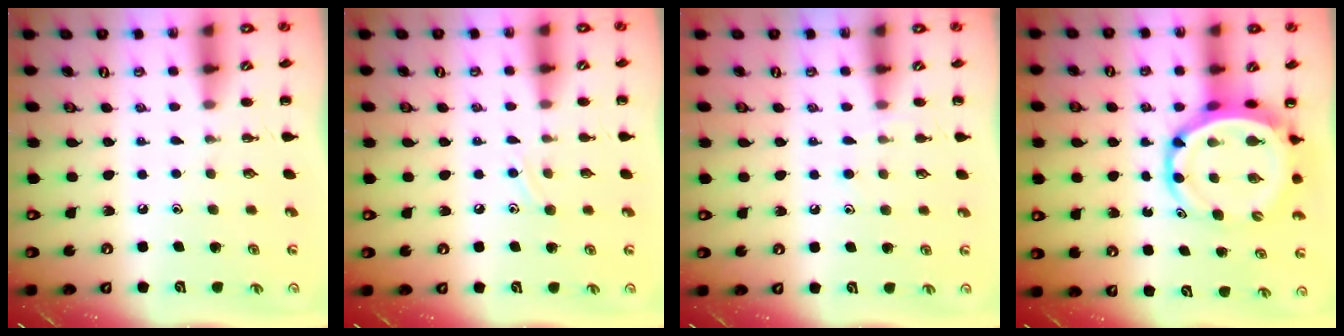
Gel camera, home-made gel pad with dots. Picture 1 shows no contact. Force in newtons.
{"total": 6.6, "press": 6.5, "slide": 1.1}
{"total": 5.6, "press": 5.2, "slide": 2.1}
{"total": 8.9, "press": 8.5, "slide": 2.5}